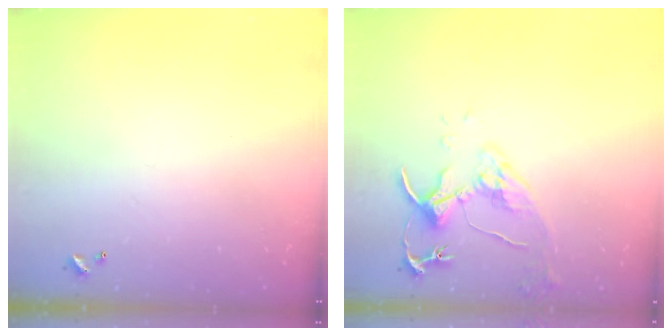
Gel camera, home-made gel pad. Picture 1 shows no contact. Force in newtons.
{"total": 5.6, "press": 5.6, "slide": 0.6}